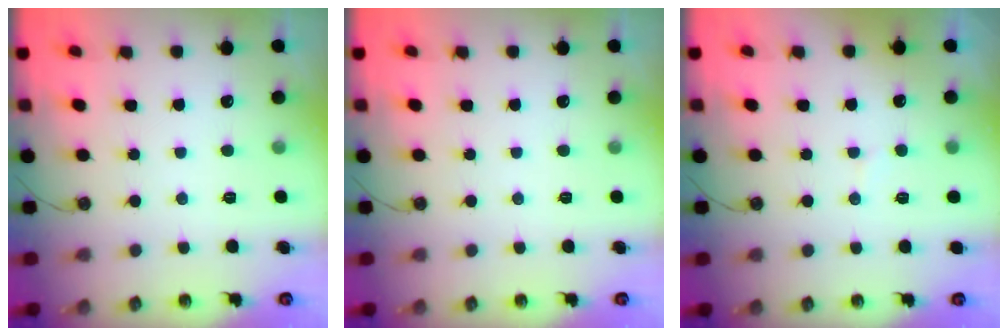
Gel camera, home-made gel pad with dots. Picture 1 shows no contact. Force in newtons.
{"total": 0.0}
{"total": 4.7, "press": 4.7, "slide": 0.4}